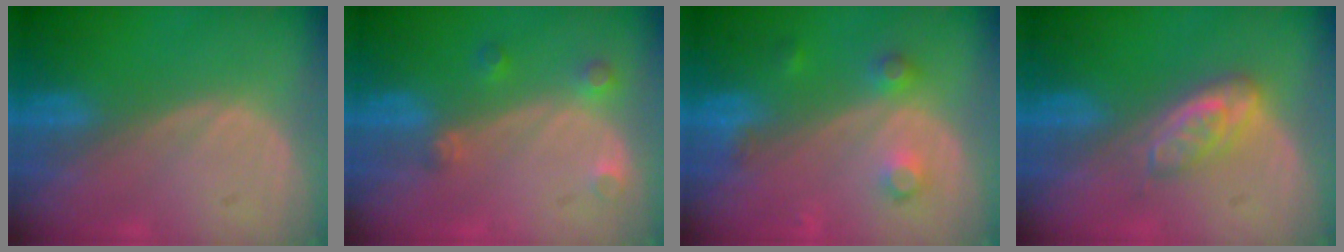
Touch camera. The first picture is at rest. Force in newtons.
{"total": 2.6, "press": 2.6, "slide": 0.5}
{"total": 3.7, "press": 3.5, "slide": 1.4}
{"total": 4.9, "press": 4.3, "slide": 2.4}